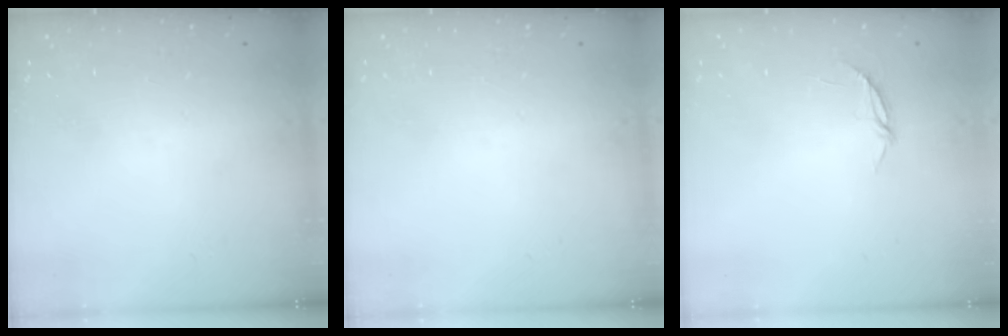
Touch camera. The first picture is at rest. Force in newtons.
{"total": 0.0}
{"total": 3.3, "press": 3.3, "slide": 0.3}